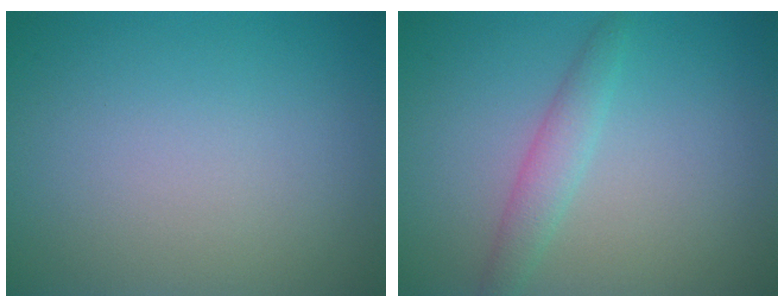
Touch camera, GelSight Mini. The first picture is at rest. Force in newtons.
{"total": 2.0, "press": 2.0, "slide": 0.1}